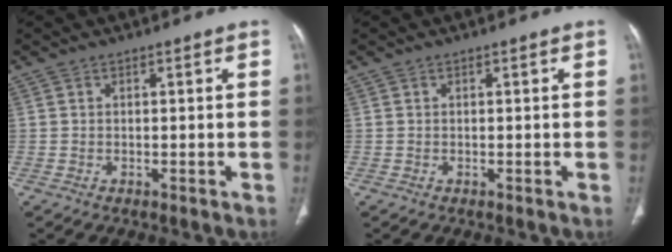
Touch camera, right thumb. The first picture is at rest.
{"total": 0.0}